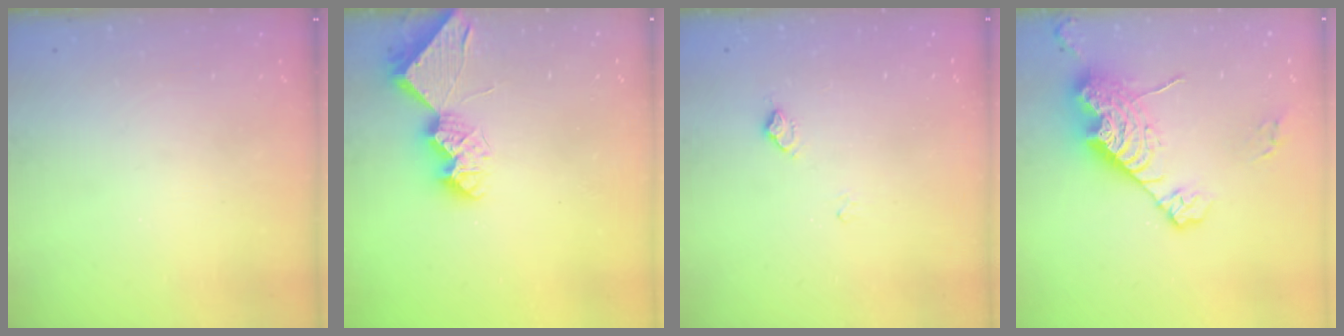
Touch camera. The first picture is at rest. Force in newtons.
{"total": 9.1, "press": 9.1, "slide": 0.4}
{"total": 6.7, "press": 6.7, "slide": 0.8}
{"total": 15.4, "press": 15.3, "slide": 1.5}